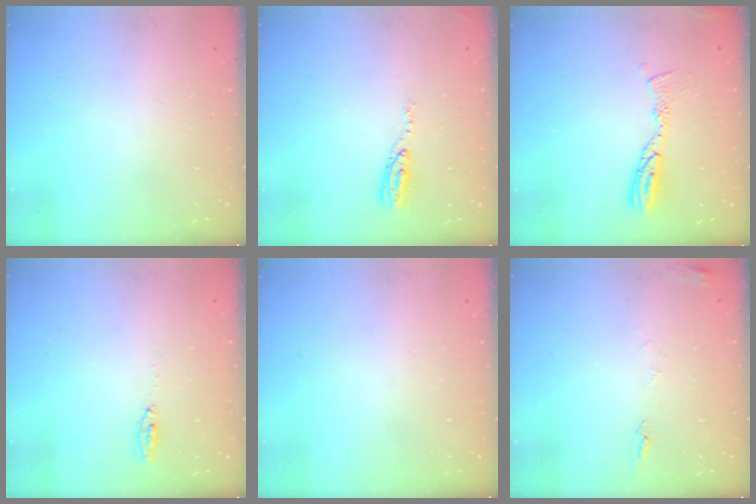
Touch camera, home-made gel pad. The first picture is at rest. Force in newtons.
{"total": 5.9, "press": 5.9, "slide": 0.4}
{"total": 9.7, "press": 9.7, "slide": 0.9}
{"total": 4.8, "press": 2.7, "slide": 4.0}
{"total": 0.0}
{"total": 6.0, "press": 6.0, "slide": 0.6}